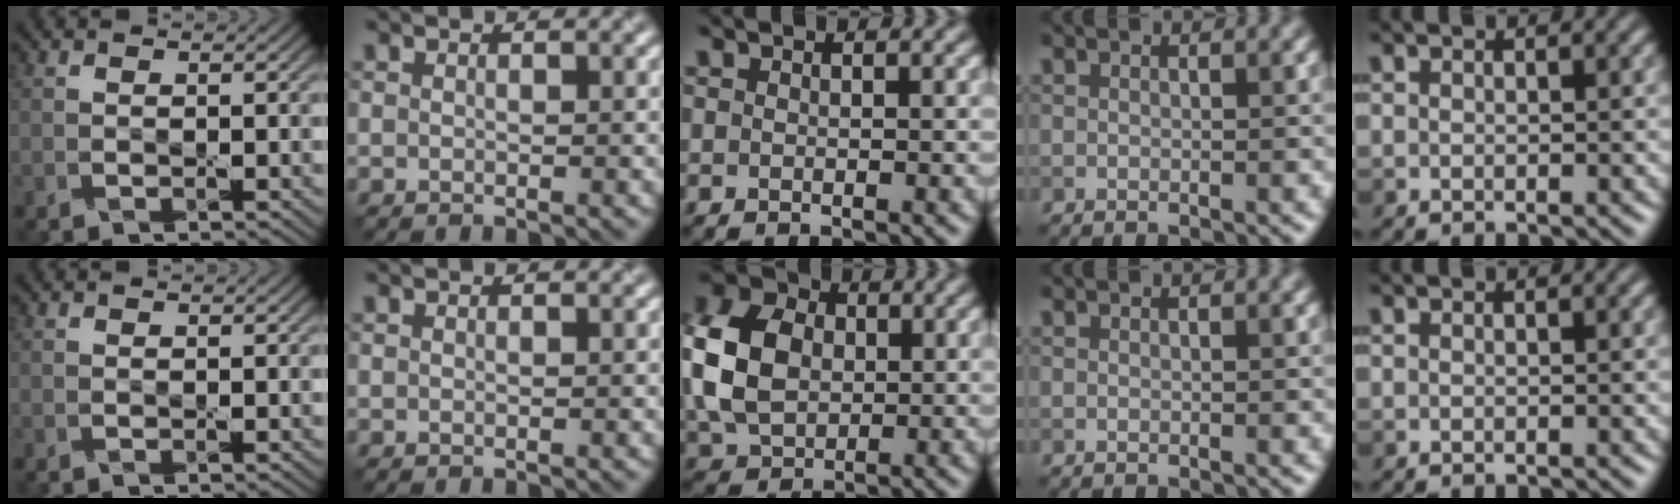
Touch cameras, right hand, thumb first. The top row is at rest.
{"middle": {"total": 9.7, "force": [0.7, 7.3, 6.4], "torque": [-0.163, 0.016, 0.004]}}